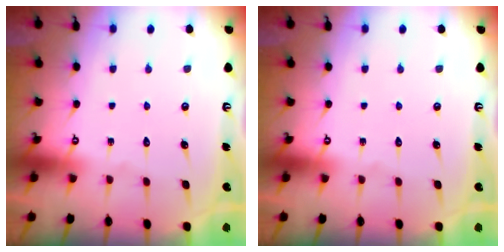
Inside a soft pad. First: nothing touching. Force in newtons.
{"total": 0.0}